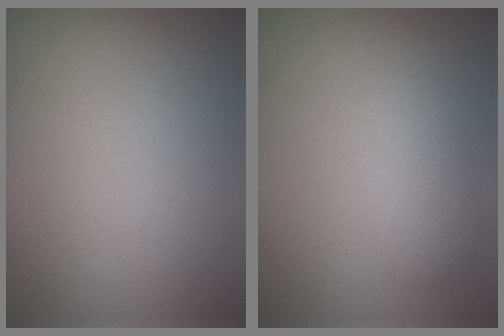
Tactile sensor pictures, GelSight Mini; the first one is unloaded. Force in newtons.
{"total": 2.9, "press": 2.9, "slide": 0.1}